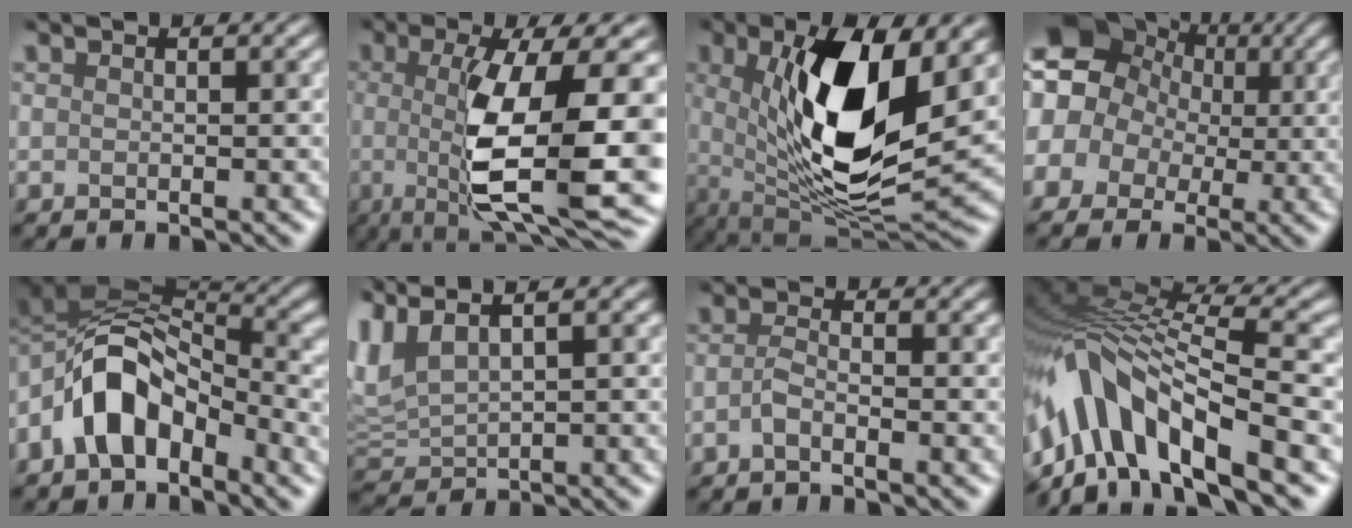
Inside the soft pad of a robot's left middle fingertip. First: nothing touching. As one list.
[{"total": 10.3, "force": [-1.7, 1.9, 9.9], "torque": [-0.182, -0.022, -0.005]}, {"total": 9.3, "force": [1.2, 2.6, 8.8], "torque": [-0.189, -0.015, 0.048]}, {"total": 8.0, "force": [0.9, 7.7, 2.0], "torque": [-0.090, 0.025, 0.001]}, {"total": 5.9, "force": [-3.4, 3.4, 3.4], "torque": [-0.083, 0.018, -0.050]}, {"total": 3.6, "force": [2.6, 1.2, 2.3], "torque": [-0.113, 0.012, 0.076]}, {"total": 2.0, "force": [-1.6, -1.0, -0.6], "torque": [-0.021, 0.002, -0.014]}, {"total": 9.4, "force": [-5.6, 3.2, 6.8], "torque": [-0.157, 0.011, -0.075]}]